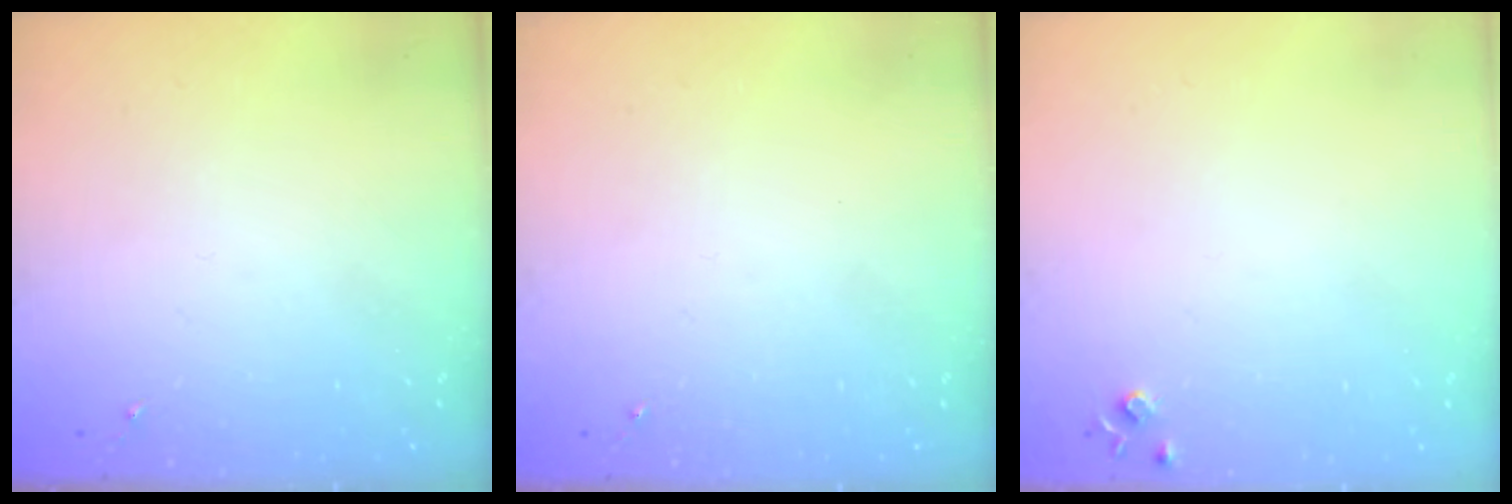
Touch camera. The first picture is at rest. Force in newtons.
{"total": 0.0}
{"total": 4.3, "press": 4.3, "slide": 0.7}